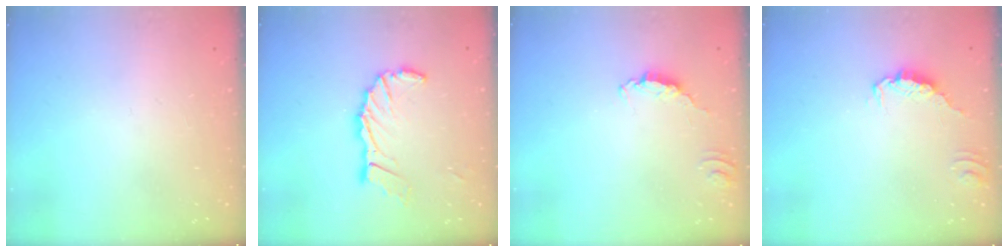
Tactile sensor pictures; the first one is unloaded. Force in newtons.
{"total": 11.6, "press": 11.6, "slide": 1.2}
{"total": 1.7, "press": 1.7, "slide": 0.2}
{"total": 0.5, "press": 0.5, "slide": 0.2}